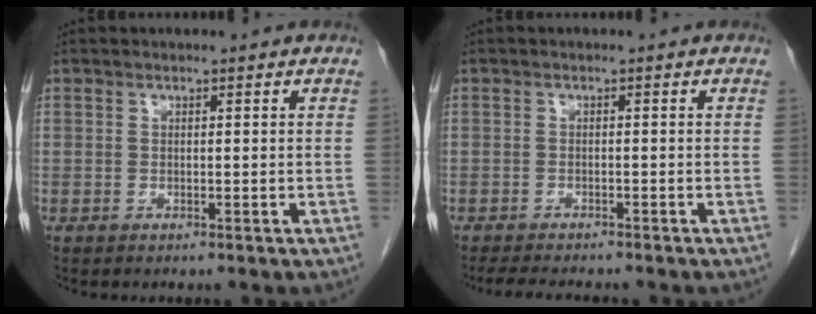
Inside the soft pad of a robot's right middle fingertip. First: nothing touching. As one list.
[{"total": 6.6, "force": [-5.8, 1.1, 2.8], "torque": [-0.039, -0.012, -0.088]}]